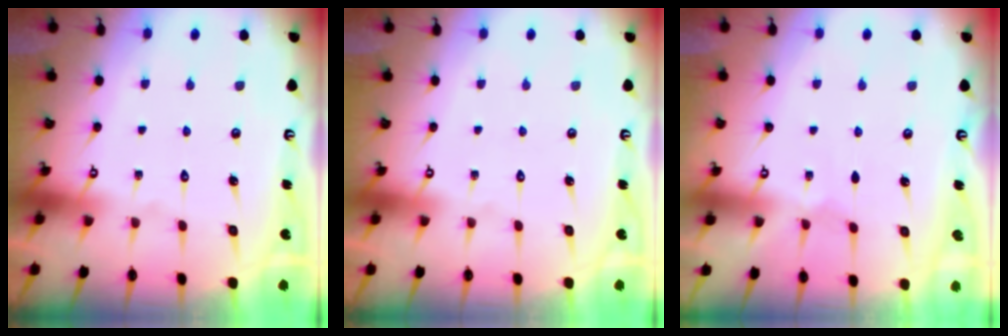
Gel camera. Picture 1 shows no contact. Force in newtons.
{"total": 0.0}
{"total": 0.6, "press": 0.6, "slide": 0.2}